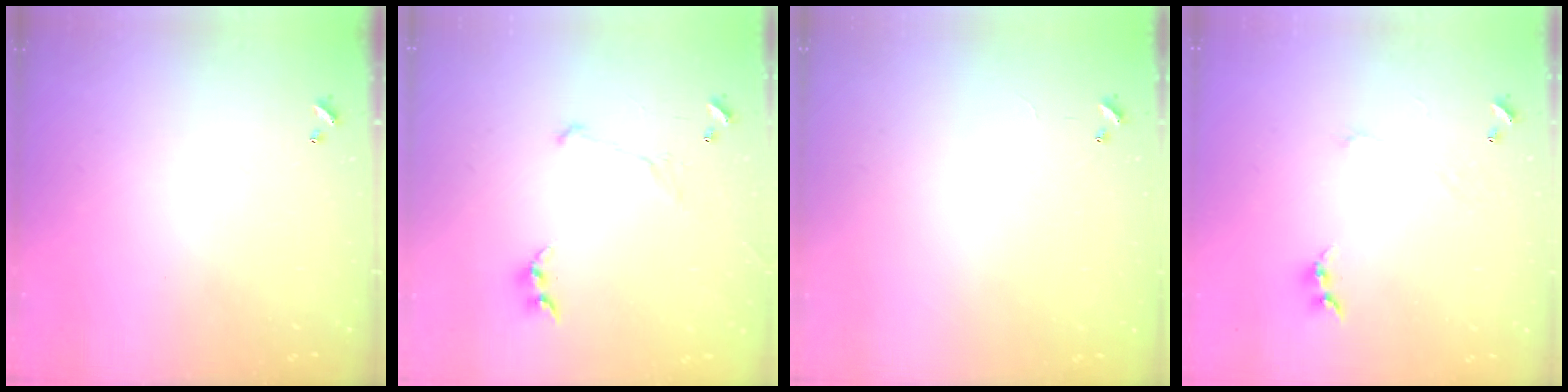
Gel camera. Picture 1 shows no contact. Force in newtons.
{"total": 3.8, "press": 3.7, "slide": 0.9}
{"total": 8.7, "press": 8.7, "slide": 0.5}
{"total": 0.0}